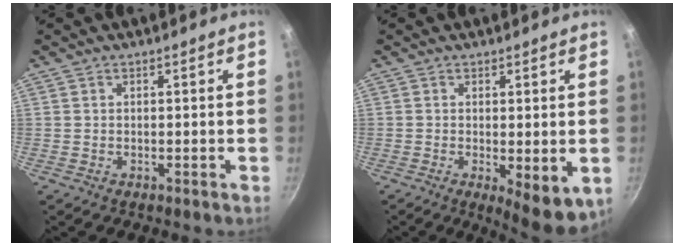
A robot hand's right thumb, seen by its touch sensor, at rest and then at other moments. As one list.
[{"total": 7.7, "force": [-1.9, 2.4, 7.0], "torque": [-0.099, -0.023, -0.023]}]